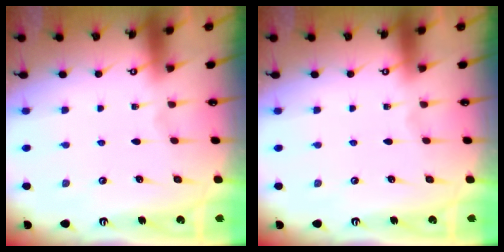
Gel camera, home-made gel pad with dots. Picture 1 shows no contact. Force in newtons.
{"total": 0.0}